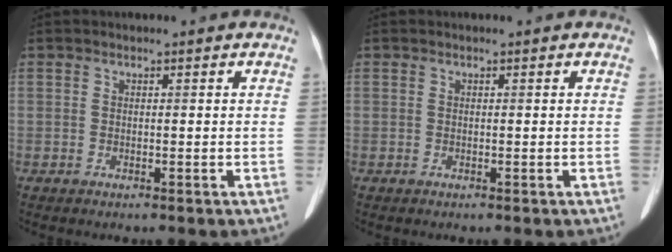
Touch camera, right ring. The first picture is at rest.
{"total": 0.0}